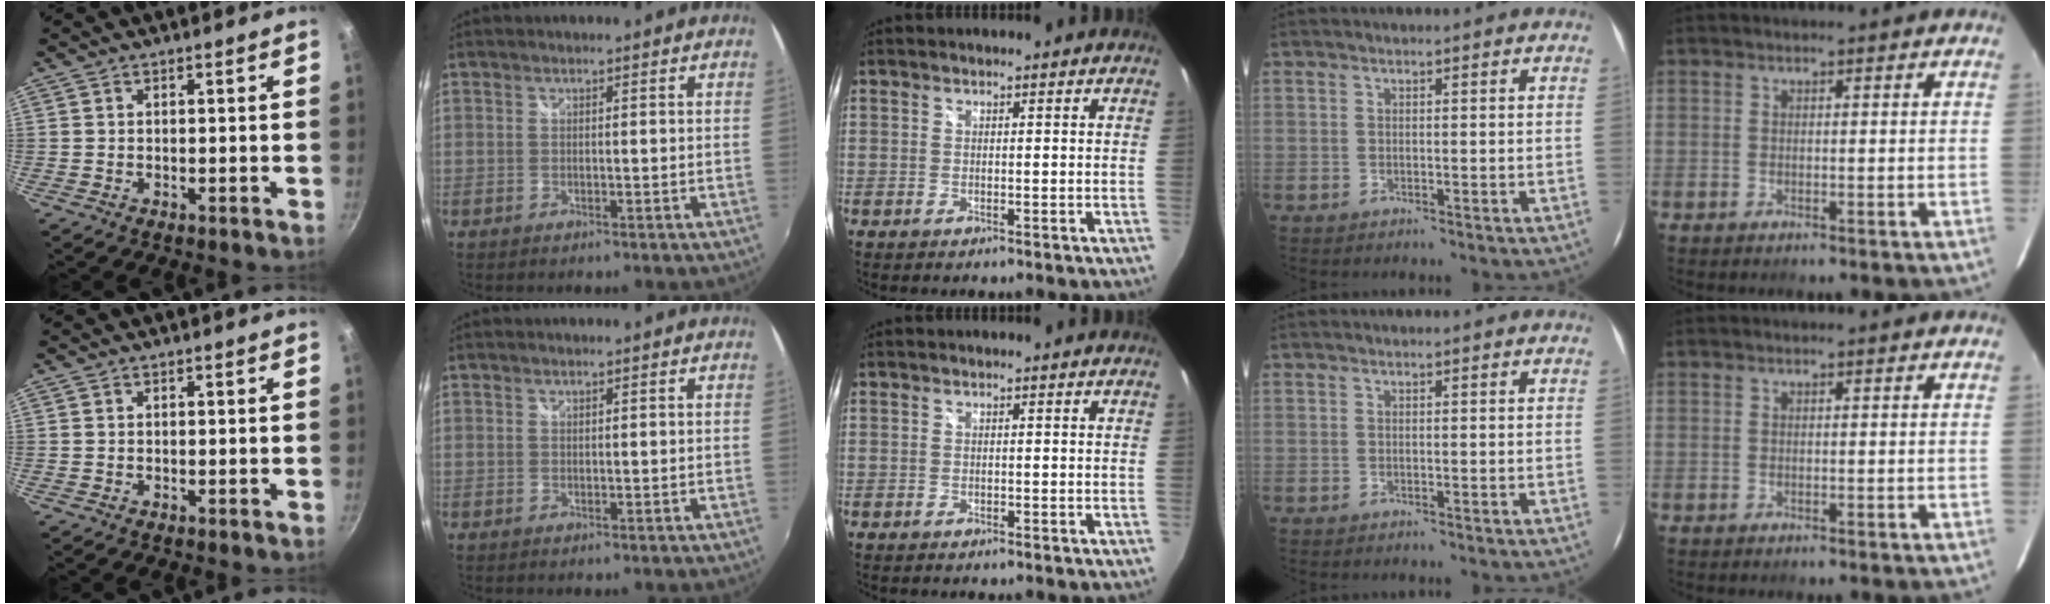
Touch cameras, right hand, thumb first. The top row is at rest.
{}